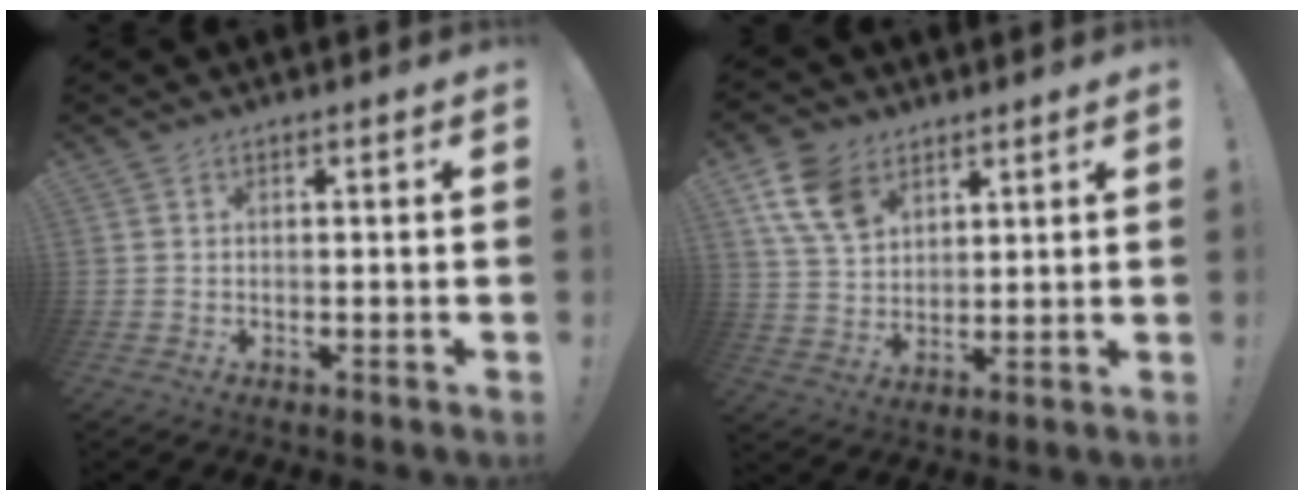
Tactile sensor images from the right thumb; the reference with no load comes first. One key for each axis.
{"total": 12.2, "fx": 6.6, "fy": 8.3, "fz": 6.1, "tx": -0.111, "ty": -0.021, "tz": 0.133}